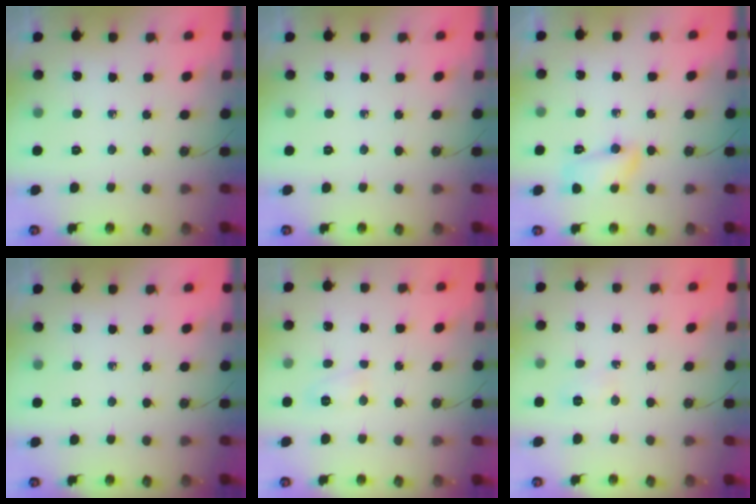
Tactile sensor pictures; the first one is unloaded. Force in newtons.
{"total": 0.0}
{"total": 9.6, "press": 7.5, "slide": 6.1}
{"total": 0.0}
{"total": 5.3, "press": 5.2, "slide": 0.7}
{"total": 2.8, "press": 2.7, "slide": 0.8}